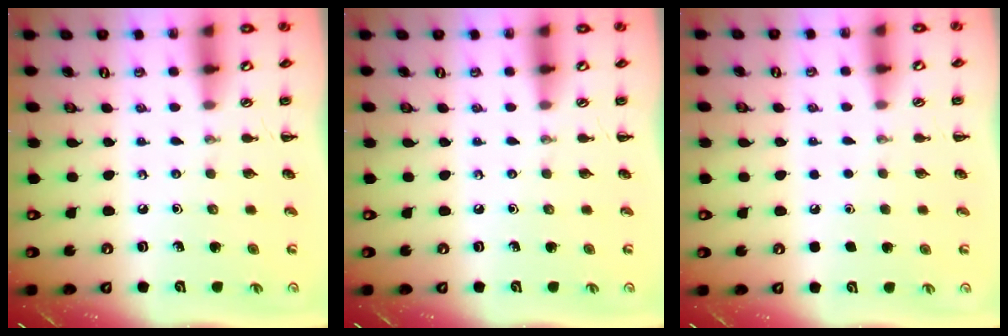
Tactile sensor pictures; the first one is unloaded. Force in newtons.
{"total": 0.0}
{"total": 1.6, "press": 1.6, "slide": 0.1}